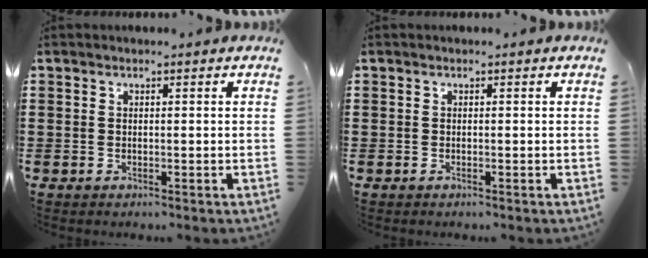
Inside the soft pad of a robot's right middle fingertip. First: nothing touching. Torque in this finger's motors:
{"motor_torque": [-1.00, 0.46, 0.04, 0.00]}